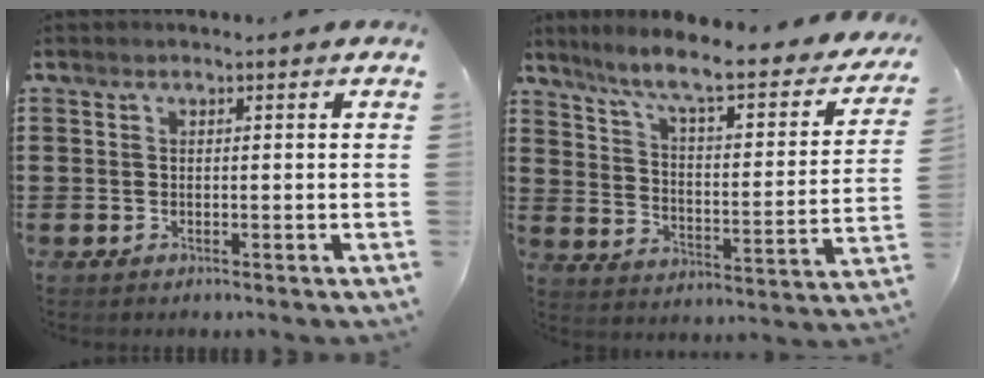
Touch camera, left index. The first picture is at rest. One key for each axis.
{"total": 8.1, "fx": 6.6, "fy": 0.3, "fz": 4.6, "tx": -0.108, "ty": -0.050, "tz": 0.104}